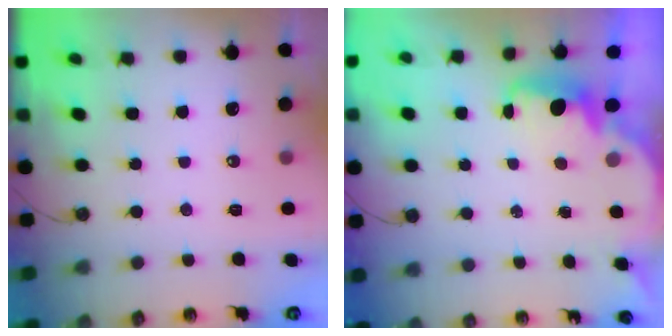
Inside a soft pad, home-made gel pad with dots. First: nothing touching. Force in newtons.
{"total": 2.3, "press": 2.2, "slide": 0.6}